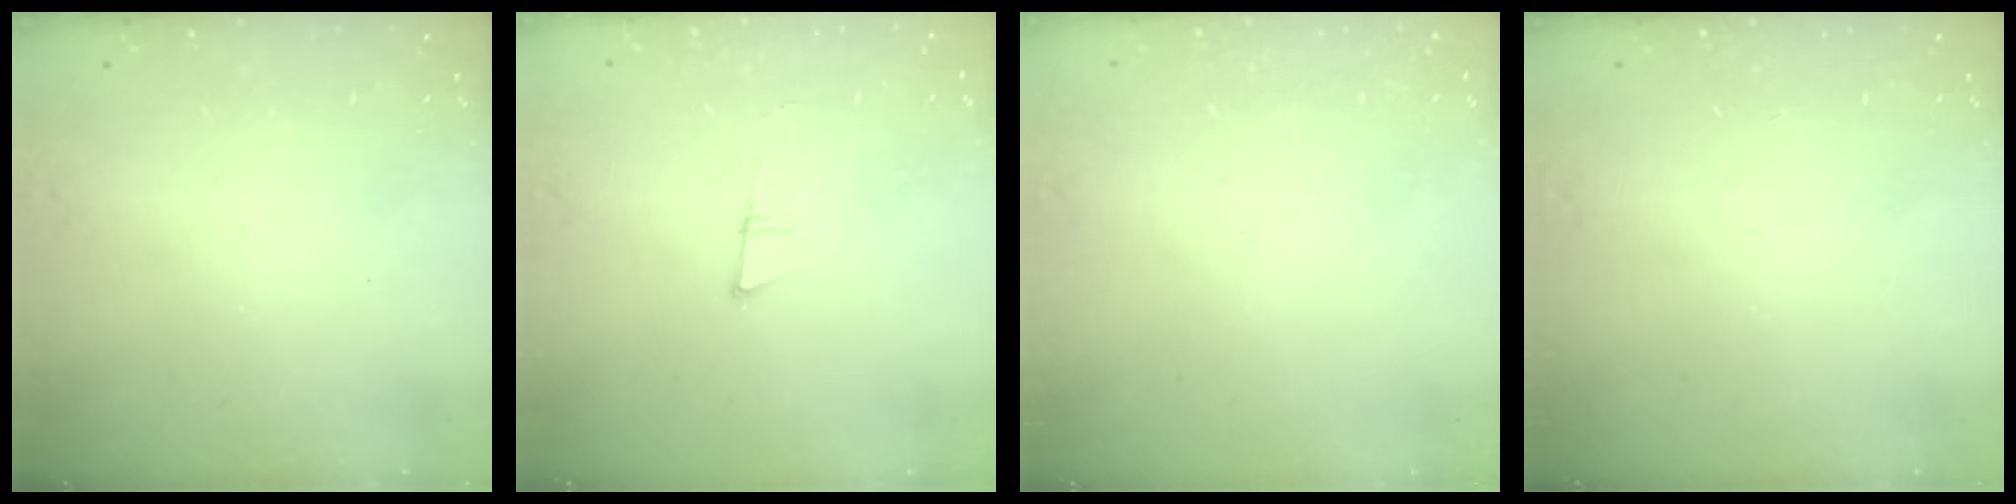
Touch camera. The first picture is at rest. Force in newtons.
{"total": 5.4, "press": 4.6, "slide": 2.7}
{"total": 1.7, "press": 1.6, "slide": 0.1}
{"total": 0.0}